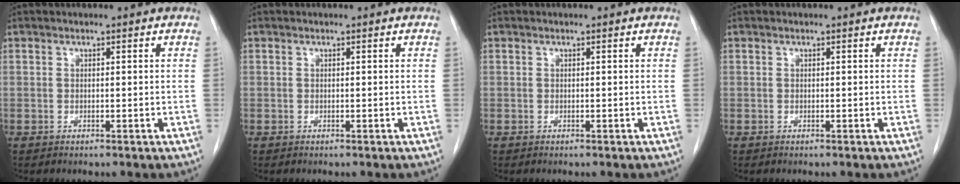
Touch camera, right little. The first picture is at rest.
{"total": 0.0}
{"total": 0.0}
{"total": 0.0}